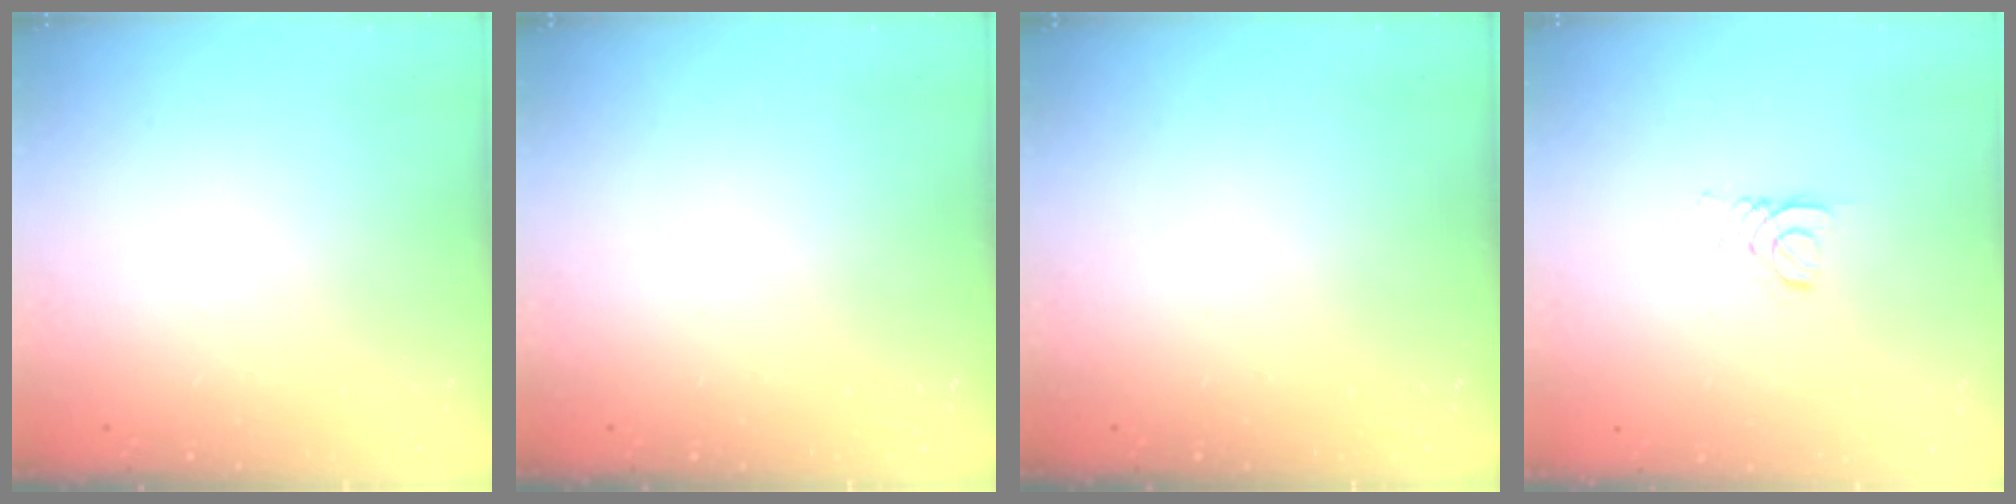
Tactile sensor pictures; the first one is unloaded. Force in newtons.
{"total": 0.0}
{"total": 0.0}
{"total": 2.7, "press": 2.7, "slide": 0.3}